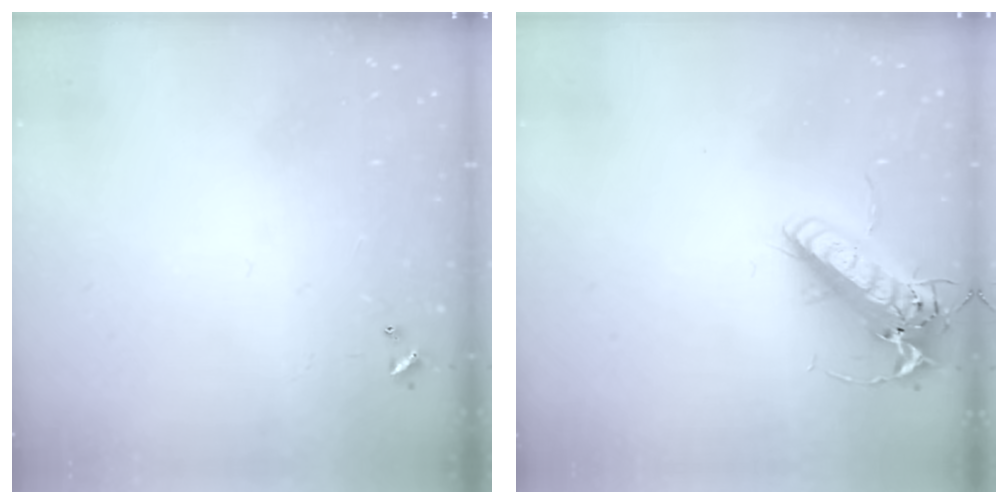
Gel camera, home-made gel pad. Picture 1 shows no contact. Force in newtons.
{"total": 17.8, "press": 17.5, "slide": 3.4}